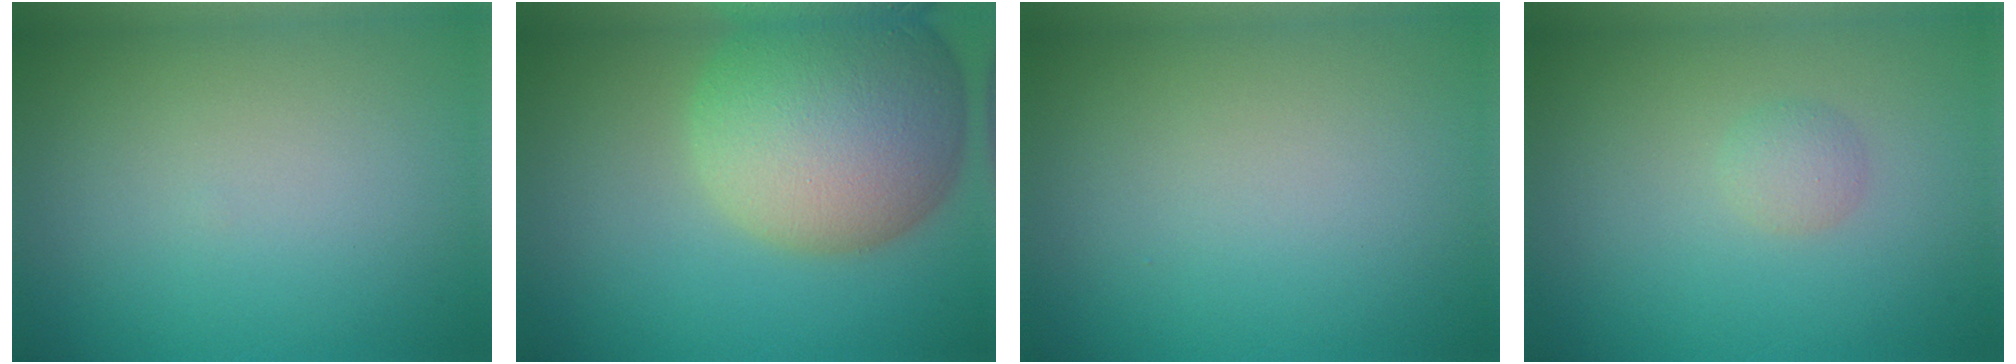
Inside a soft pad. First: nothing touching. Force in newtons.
{"total": 12.5, "press": 12.5, "slide": 0.8}
{"total": 0.0}
{"total": 1.2, "press": 1.2, "slide": 0.1}